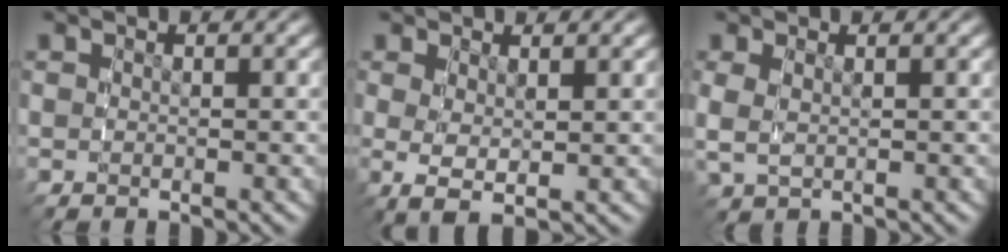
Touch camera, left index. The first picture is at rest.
{"total": 2.8, "force": [0.2, 1.5, 2.4], "torque": [-0.051, -0.012, 0.012]}
{"total": 2.8, "force": [0.4, 2.2, 1.7], "torque": [-0.055, -0.007, 0.014]}